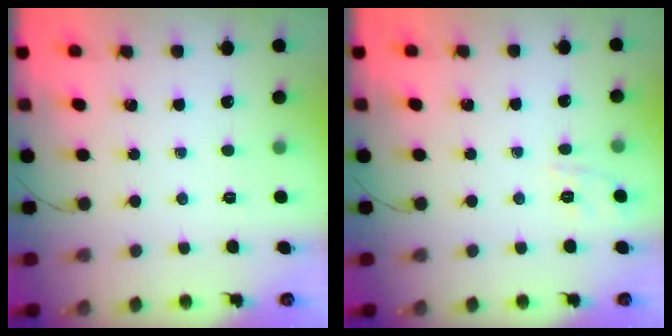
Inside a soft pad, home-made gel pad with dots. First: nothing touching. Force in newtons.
{"total": 1.9, "press": 0.2, "slide": 1.9}